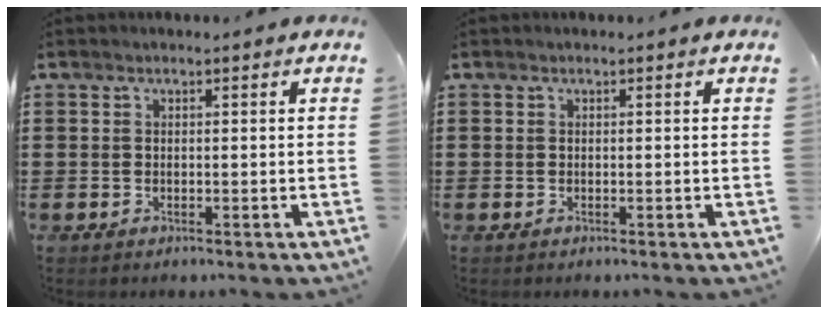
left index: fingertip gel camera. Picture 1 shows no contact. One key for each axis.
{"total": 0.0}